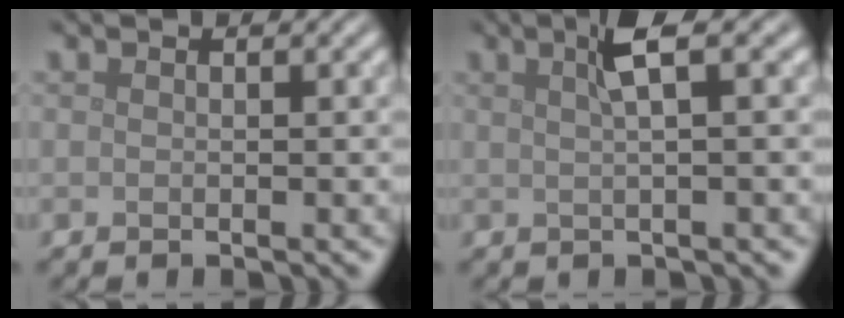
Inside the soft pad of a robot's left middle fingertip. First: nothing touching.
{"total": 3.3, "force": [1.3, 0.7, 2.9], "torque": [-0.040, 0.014, 0.019]}